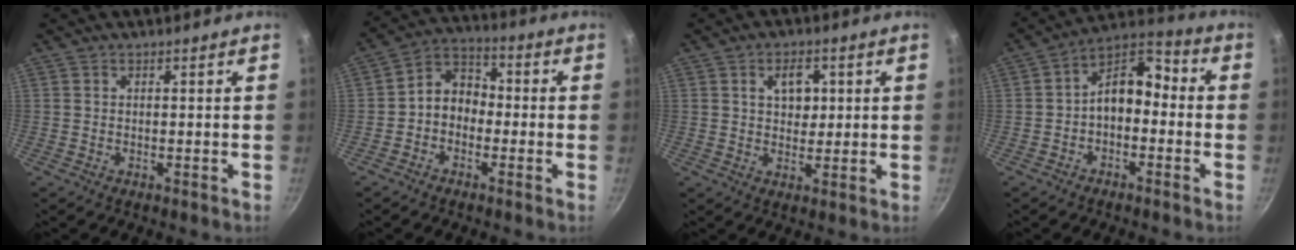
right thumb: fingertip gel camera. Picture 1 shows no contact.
{"total": 7.2, "force": [-1.6, 5.7, 4.1], "torque": [-0.037, 0.036, -0.047]}
{"total": 5.8, "force": [1.7, 3.9, 3.9], "torque": [-0.042, -0.003, 0.025]}
{"total": 10.2, "force": [-1.4, 6.8, 7.5], "torque": [-0.089, 0.056, -0.038]}